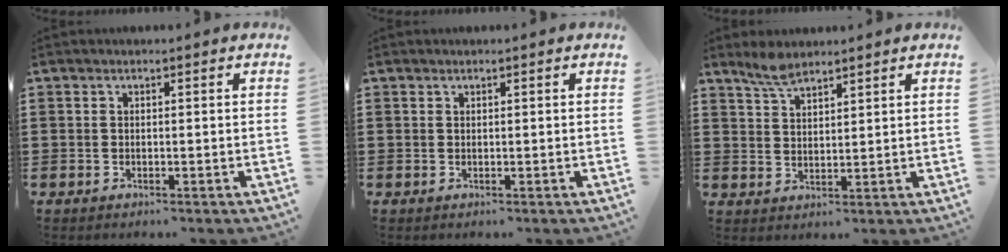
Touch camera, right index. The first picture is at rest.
{"total": 0.0}
{"total": 3.7, "force": [3.1, 1.0, 1.6], "torque": [-0.038, 0.001, 0.060]}